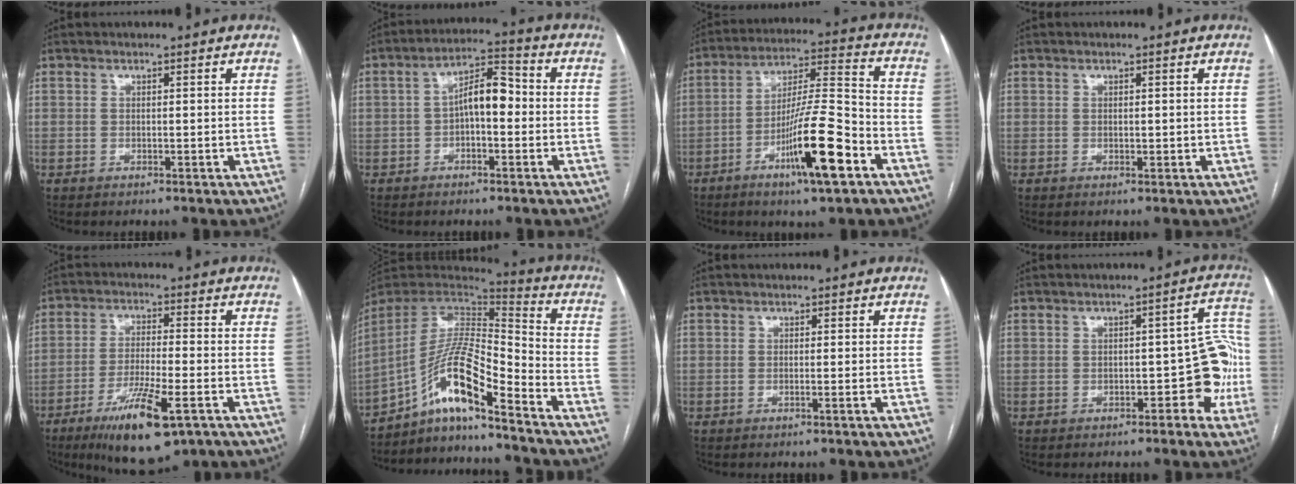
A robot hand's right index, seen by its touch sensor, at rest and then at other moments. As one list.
[{"total": 7.1, "force": [-0.5, 2.7, 6.6], "torque": [-0.114, 0.033, -0.012]}, {"total": 14.6, "force": [-6.8, 1.0, 12.9], "torque": [-0.228, -0.007, -0.115]}, {"total": 0.8, "force": [0.2, 0.5, 0.6], "torque": [-0.005, -0.002, 0.007]}, {"total": 12.6, "force": [-6.7, 2.2, 10.5], "torque": [-0.190, -0.025, -0.107]}, {"total": 14.3, "force": [-9.5, 1.3, 10.6], "torque": [-0.199, 0.016, -0.168]}, {"total": 0.6, "force": [-0.3, -0.3, 0.4], "torque": [0.001, 0.005, -0.010]}, {"total": 8.2, "force": [-2.5, 3.8, 6.8], "torque": [-0.062, 0.036, -0.028]}]